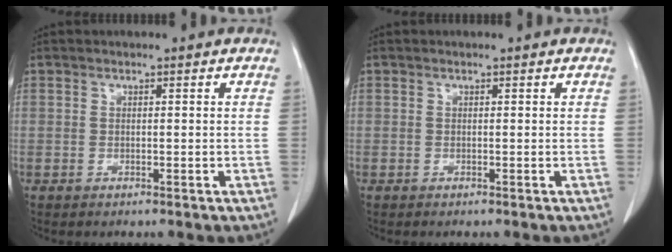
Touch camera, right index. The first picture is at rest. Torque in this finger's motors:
{"motor_torque": [0.25, -0.34, 0.01, 0.00]}